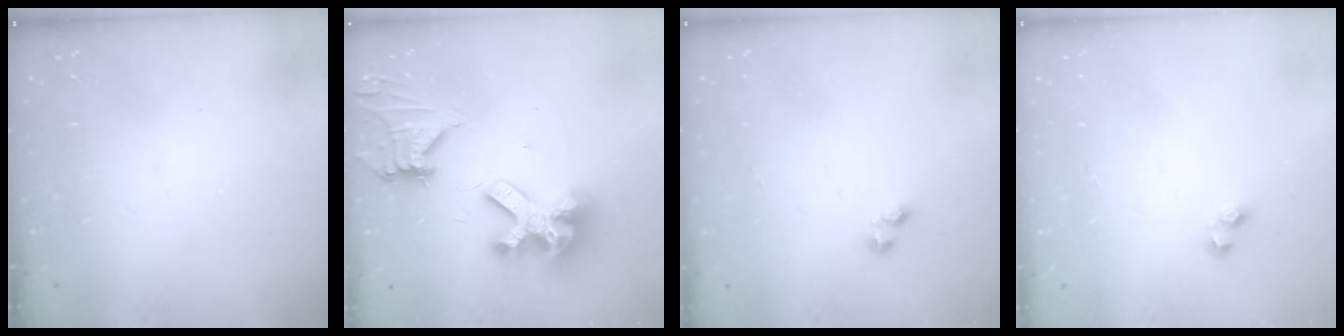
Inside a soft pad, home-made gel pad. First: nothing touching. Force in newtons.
{"total": 14.2, "press": 14.2, "slide": 1.1}
{"total": 1.6, "press": 1.5, "slide": 0.4}
{"total": 2.6, "press": 2.3, "slide": 1.2}